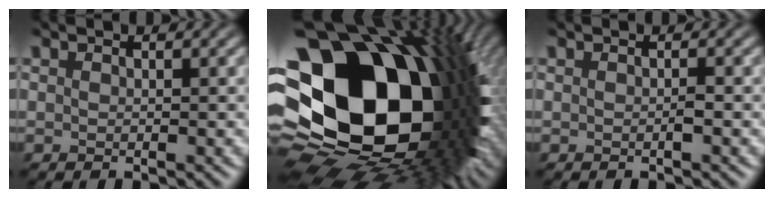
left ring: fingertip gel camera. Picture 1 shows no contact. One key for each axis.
{"total": 21.1, "fx": -0.4, "fy": 15.4, "fz": 14.3, "tx": -0.261, "ty": -0.042, "tz": 0.029}
{"total": 0.9, "fx": -0.8, "fy": 0.0, "fz": 0.4, "tx": -0.009, "ty": -0.008, "tz": -0.016}